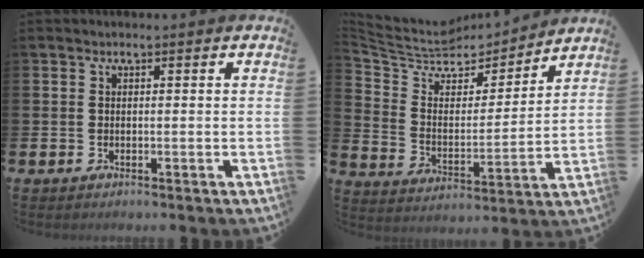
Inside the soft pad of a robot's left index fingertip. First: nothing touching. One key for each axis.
{"total": 6.5, "fx": 5.2, "fy": 3.4, "fz": 1.9, "tx": -0.075, "ty": -0.041, "tz": 0.084}